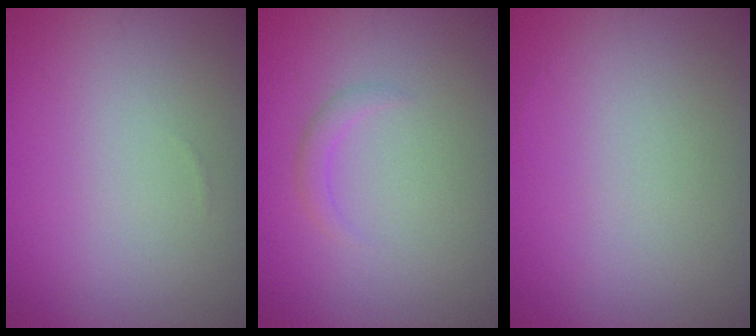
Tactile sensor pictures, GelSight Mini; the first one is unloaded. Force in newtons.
{"total": 1.2, "press": 1.2, "slide": 0.1}
{"total": 0.0}